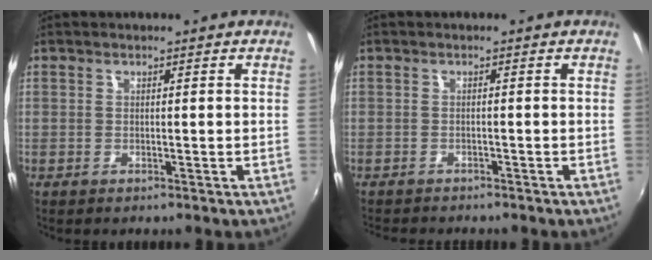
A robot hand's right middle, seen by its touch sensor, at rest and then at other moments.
{"total": 3.4, "force": [-3.2, 0.7, 0.9], "torque": [-0.028, -0.013, -0.051]}